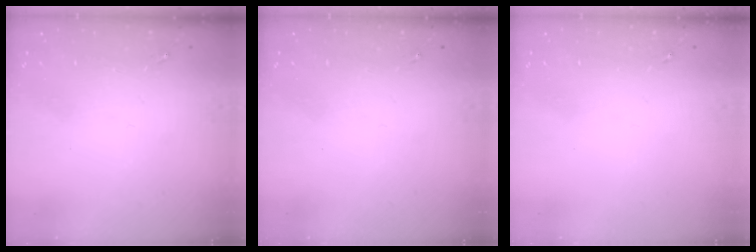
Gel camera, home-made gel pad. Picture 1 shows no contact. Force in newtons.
{"total": 0.0}
{"total": 0.0}